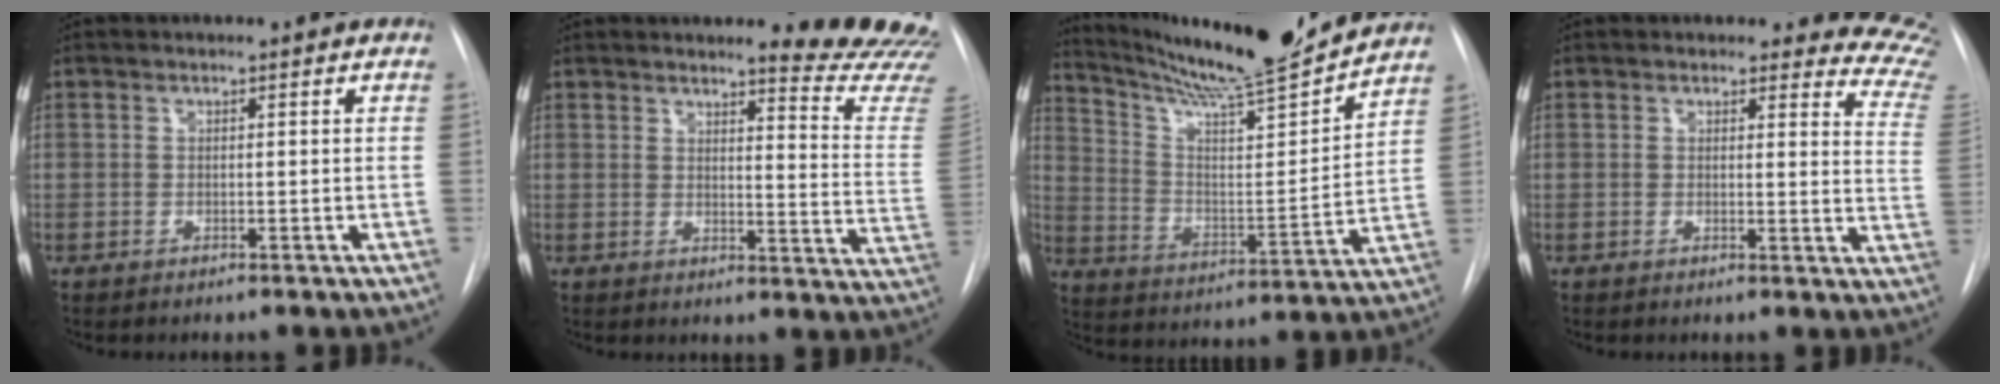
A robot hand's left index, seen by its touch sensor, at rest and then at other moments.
{"total": 14.5, "force": [14.2, -0.1, 3.2], "torque": [-0.018, -0.144, 0.131]}
{"total": 19.1, "force": [17.6, -0.4, 7.4], "torque": [-0.131, -0.034, 0.277]}
{"total": 10.4, "force": [10.2, 2.1, 0.6], "torque": [0.037, -0.095, 0.060]}